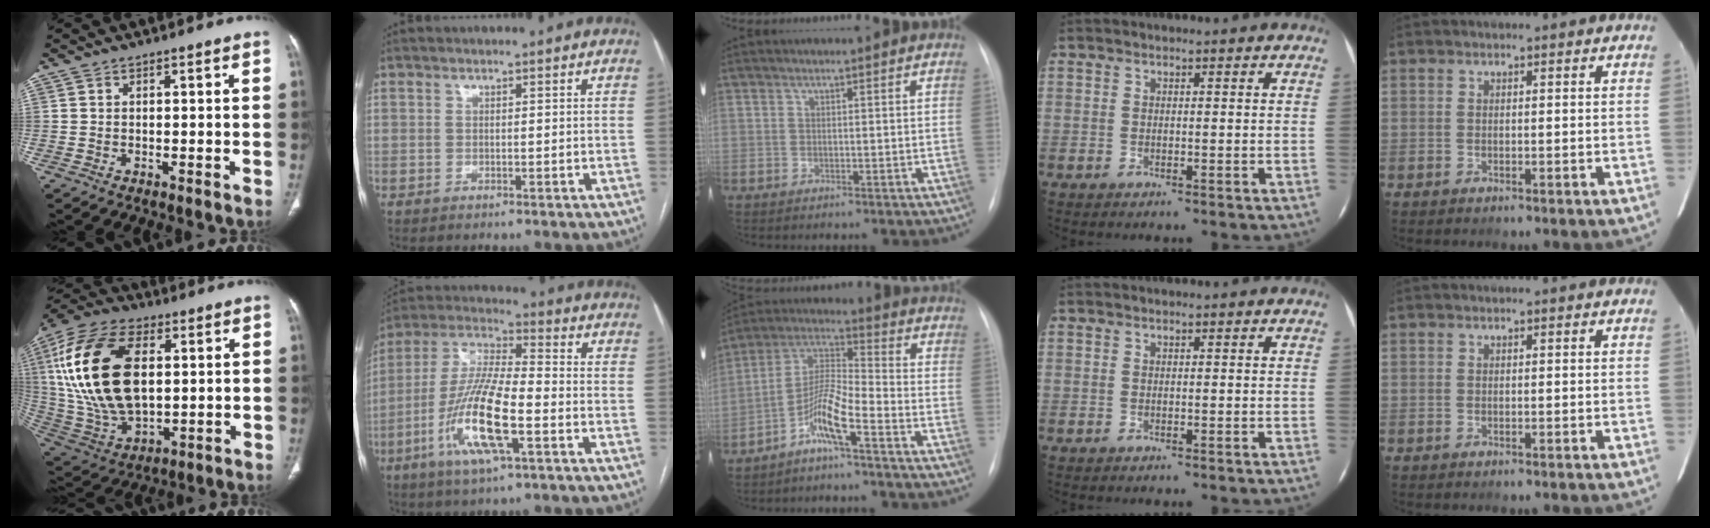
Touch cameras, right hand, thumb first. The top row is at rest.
{"thumb": {"total": 25.0, "force": [4.4, 14.1, 20.1], "torque": [-0.404, -0.009, 0.086]}, "index": {"total": 15.4, "force": [-5.2, 2.5, 14.3], "torque": [-0.298, -0.010, -0.097]}, "middle": {"total": 7.5, "force": [-4.4, 0.6, 6.1], "torque": [-0.135, 0.012, -0.088]}}